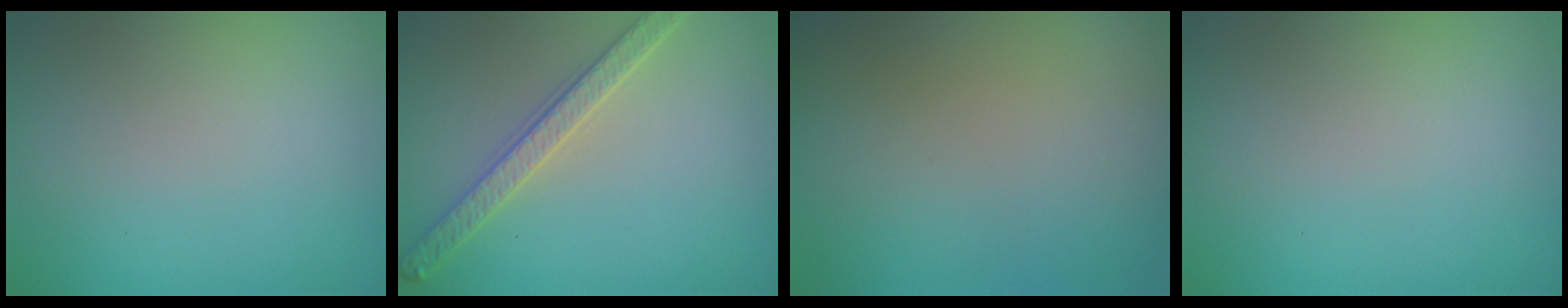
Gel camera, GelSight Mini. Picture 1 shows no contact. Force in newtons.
{"total": 3.6, "press": 3.2, "slide": 1.6}
{"total": 0.0}
{"total": 0.0}